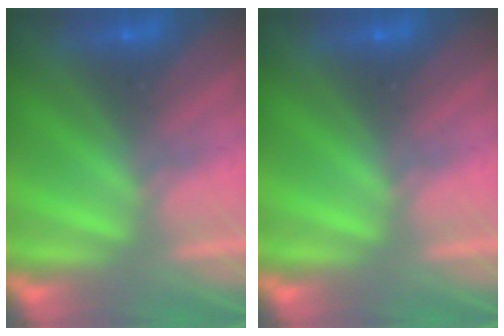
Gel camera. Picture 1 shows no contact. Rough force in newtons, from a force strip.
{"total": 0.0}